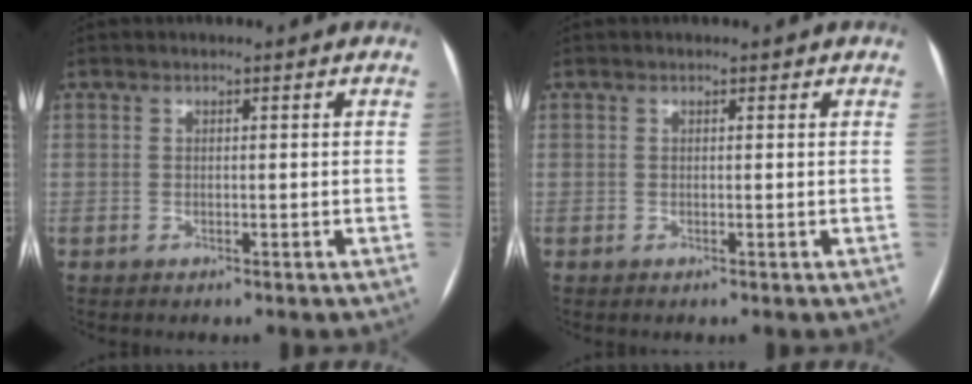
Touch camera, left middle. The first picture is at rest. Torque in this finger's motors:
{"motor_torque": [-0.01, 0.00, -0.01, -0.01]}